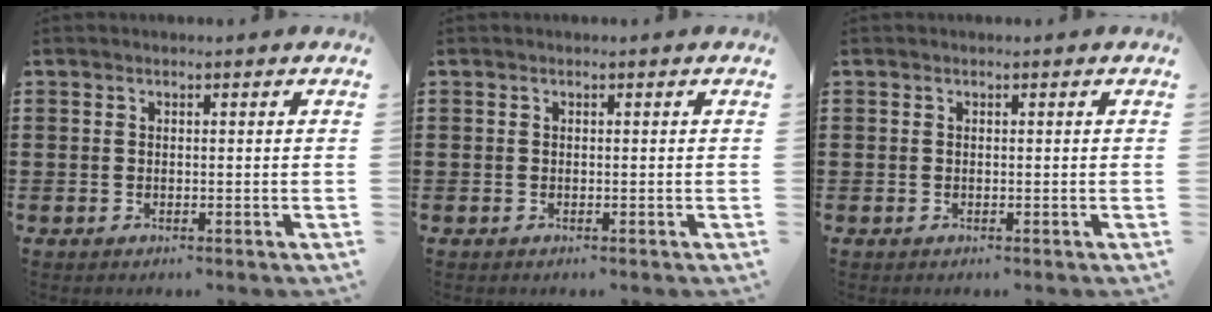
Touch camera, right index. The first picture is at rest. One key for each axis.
{"total": 0.0}
{"total": 0.0}